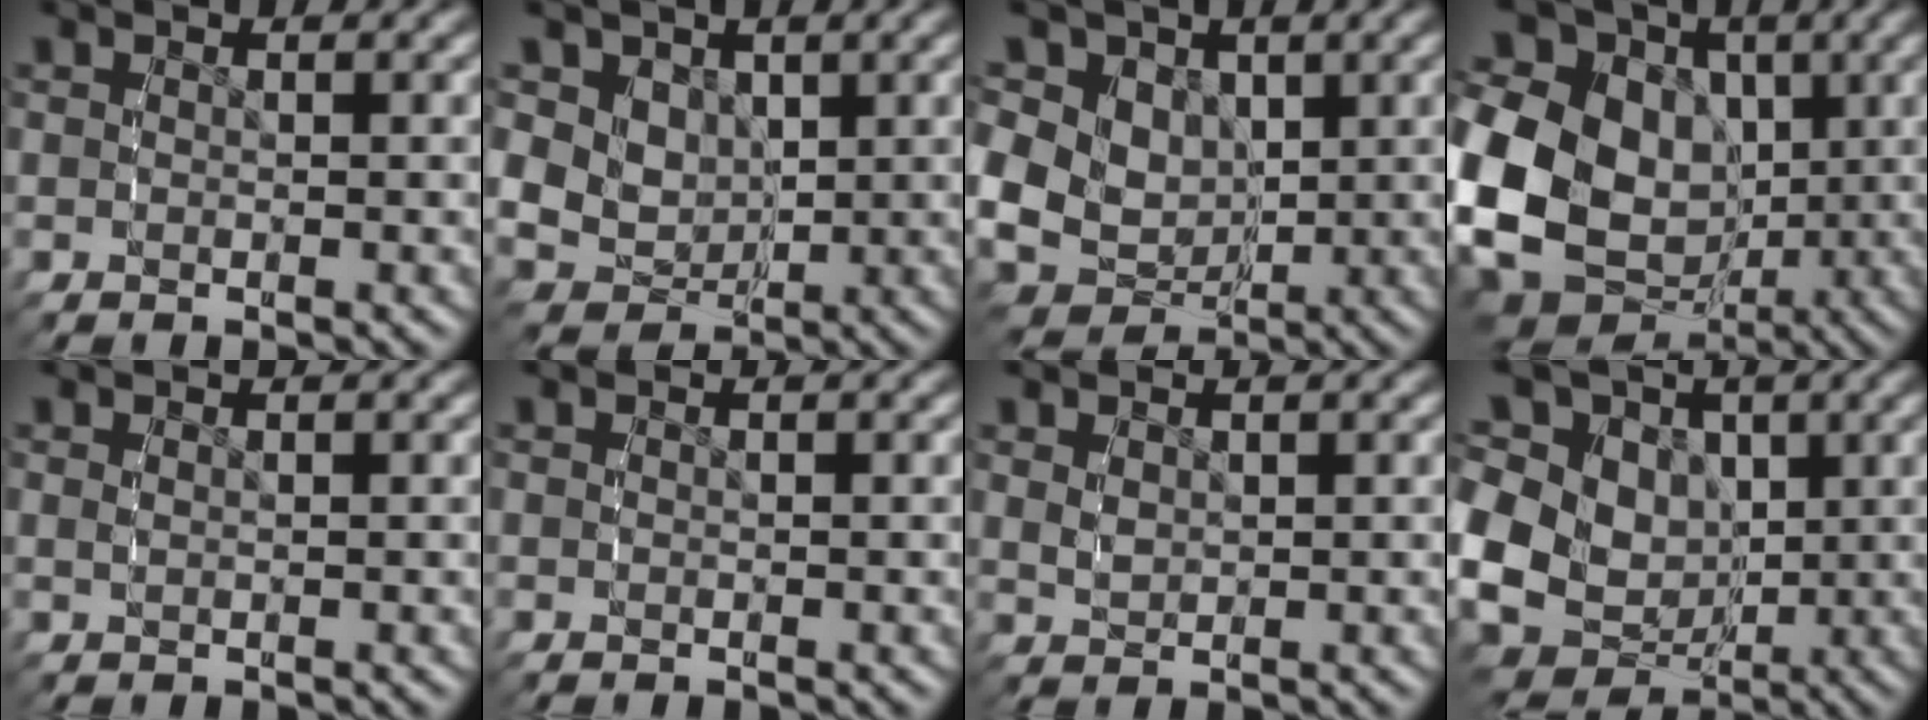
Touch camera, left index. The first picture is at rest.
{"total": 10.5, "force": [0.7, 9.4, 4.6], "torque": [-0.139, -0.045, 0.022]}
{"total": 15.2, "force": [0.8, 13.5, 7.0], "torque": [-0.179, -0.041, 0.012]}
{"total": 20.3, "force": [0.4, 17.0, 11.0], "torque": [-0.243, -0.050, 0.008]}
{"total": 0.0}
{"total": 0.0}
{"total": 1.0, "force": [0.7, 0.6, 0.5], "torque": [-0.016, -0.012, 0.026]}
{"total": 17.3, "force": [0.3, 14.7, 9.2], "torque": [-0.196, -0.040, 0.003]}